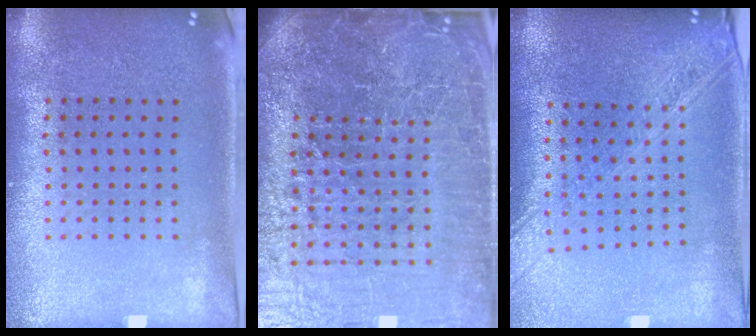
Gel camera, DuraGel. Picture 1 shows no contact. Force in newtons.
{"total": 7.6, "press": 6.6, "slide": 3.8}
{"total": 2.3, "press": 1.9, "slide": 1.2}